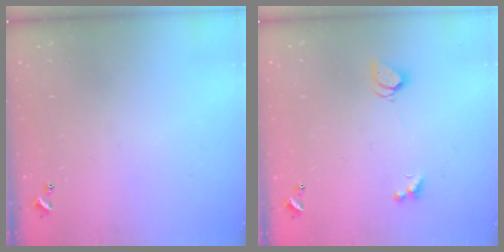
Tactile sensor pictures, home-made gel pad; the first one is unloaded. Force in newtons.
{"total": 2.0, "press": 2.0, "slide": 0.5}